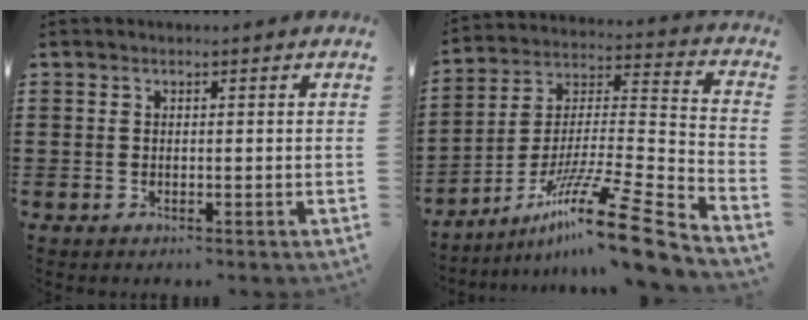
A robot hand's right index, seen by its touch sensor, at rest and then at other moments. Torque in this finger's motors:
{"motor_torque": [1.47, -0.67, 0.28, 0.11]}